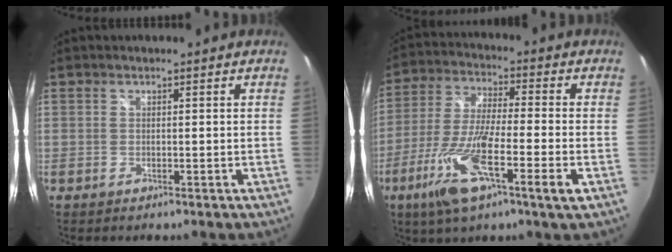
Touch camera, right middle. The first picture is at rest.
{"total": 14.7, "force": [-5.9, 1.8, 13.4], "torque": [-0.279, -0.021, -0.115]}